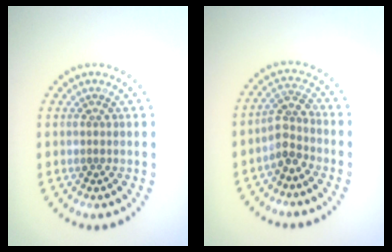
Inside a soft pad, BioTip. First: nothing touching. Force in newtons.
{"total": 2.5, "press": 1.9, "slide": 1.6}